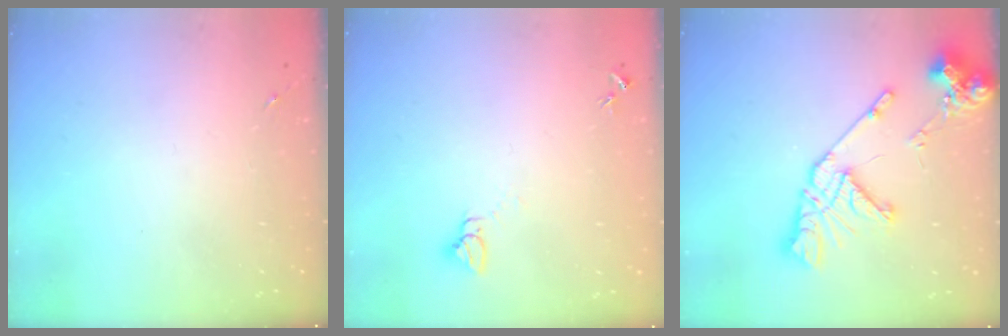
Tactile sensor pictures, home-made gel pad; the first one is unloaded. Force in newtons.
{"total": 2.8, "press": 2.8, "slide": 0.1}
{"total": 16.1, "press": 16.0, "slide": 2.0}